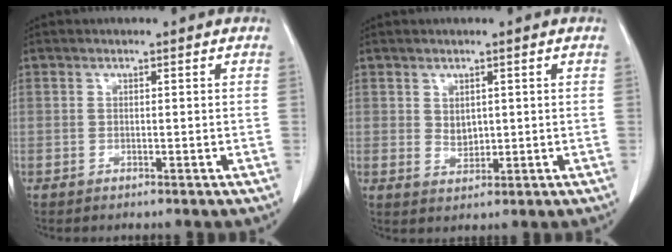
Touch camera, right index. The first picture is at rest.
{"total": 2.3, "force": [0.8, 1.7, 1.3], "torque": [-0.023, -0.003, 0.022]}